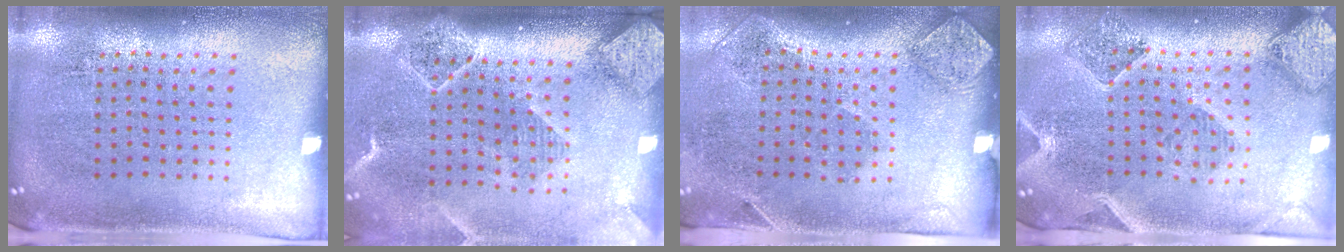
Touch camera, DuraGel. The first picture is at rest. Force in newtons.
{"total": 2.5, "press": 2.0, "slide": 1.5}
{"total": 1.9, "press": 1.1, "slide": 1.5}
{"total": 1.4, "press": 1.4, "slide": 0.4}